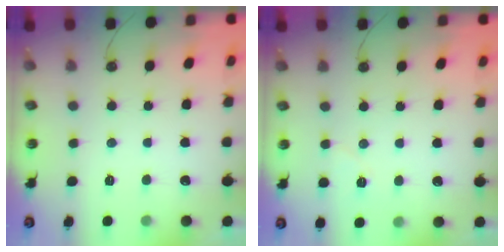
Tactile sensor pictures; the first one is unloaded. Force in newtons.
{"total": 4.1, "press": 3.8, "slide": 1.7}